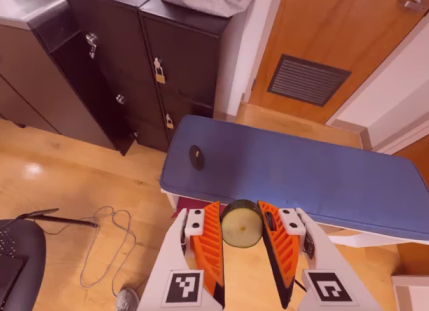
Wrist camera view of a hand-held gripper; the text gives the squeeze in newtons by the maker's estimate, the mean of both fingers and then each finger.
{"total": 10.0, "left": 10.0, "right": 10.1}